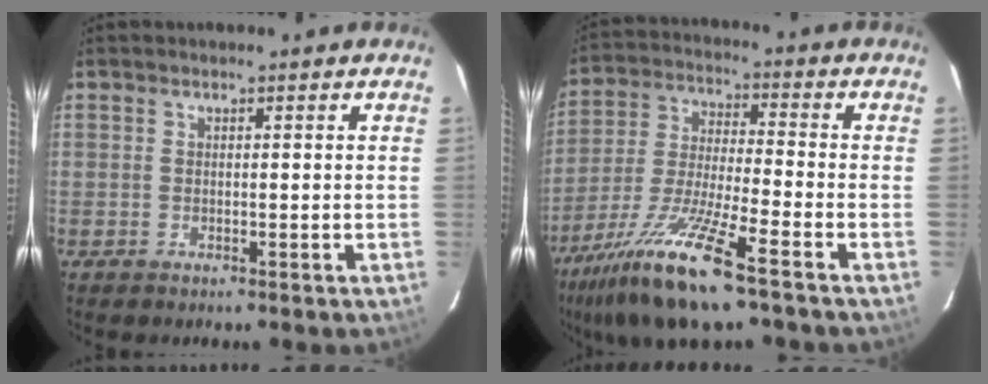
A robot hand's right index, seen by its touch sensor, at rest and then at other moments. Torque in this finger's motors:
{"motor_torque": [1.60, -0.54, 0.73, 0.21]}